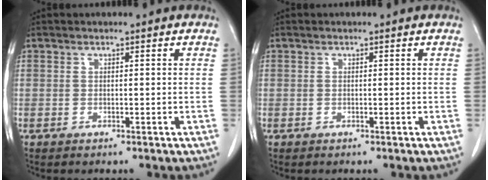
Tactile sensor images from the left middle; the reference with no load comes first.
{"total": 0.0}